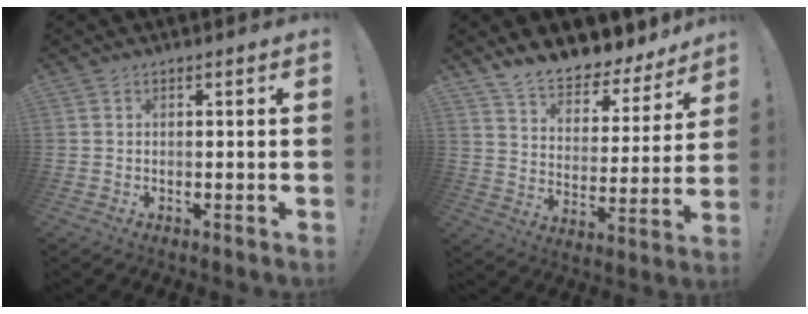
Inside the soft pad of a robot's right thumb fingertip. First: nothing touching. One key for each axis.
{"total": 11.0, "fx": 10.4, "fy": 2.9, "fz": 2.4, "tx": -0.054, "ty": -0.094, "tz": 0.183}